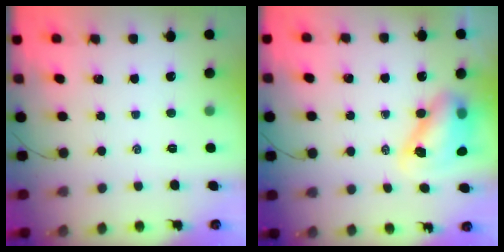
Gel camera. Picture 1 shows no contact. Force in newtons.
{"total": 9.1, "press": 8.7, "slide": 2.6}